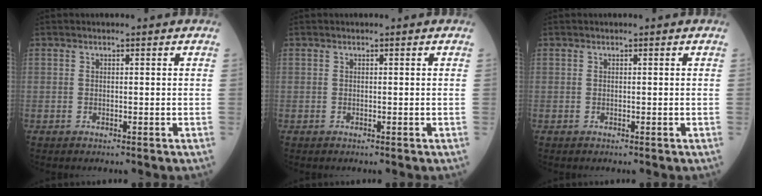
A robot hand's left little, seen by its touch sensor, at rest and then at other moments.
{"total": 0.0}
{"total": 0.0}